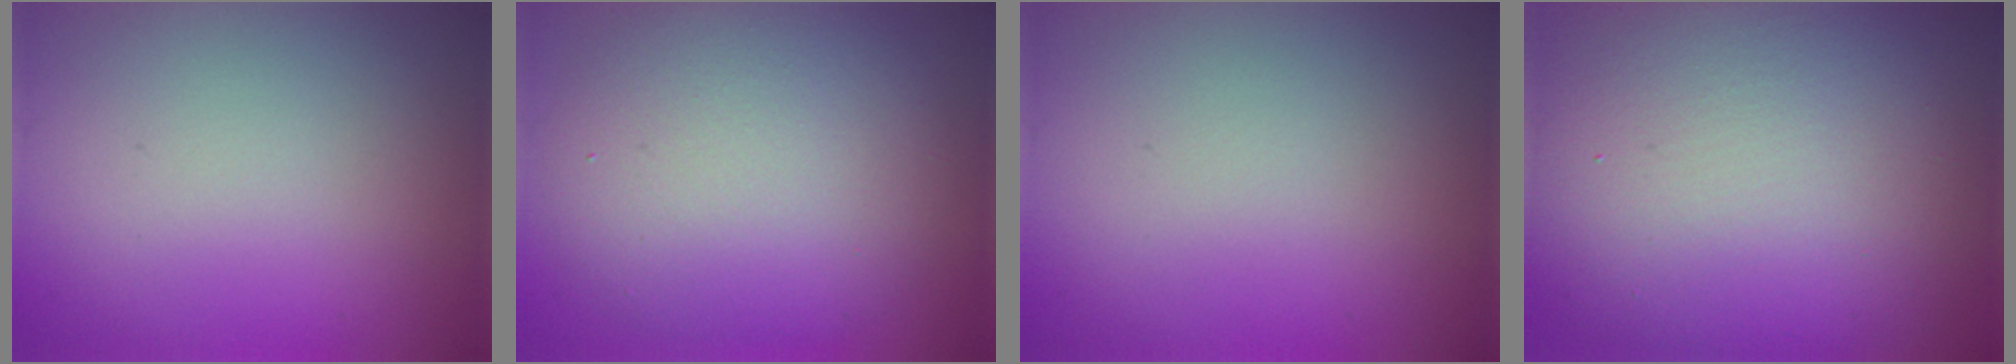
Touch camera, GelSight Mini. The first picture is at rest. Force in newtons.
{"total": 8.7, "press": 8.7, "slide": 0.4}
{"total": 0.0}
{"total": 15.5, "press": 15.5, "slide": 0.9}